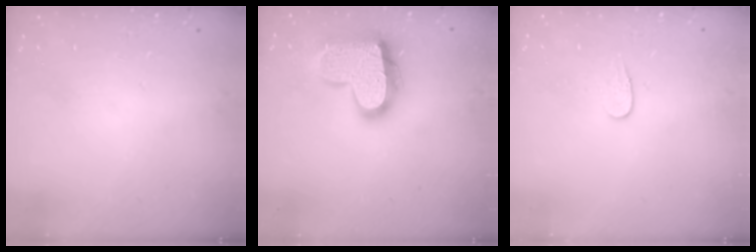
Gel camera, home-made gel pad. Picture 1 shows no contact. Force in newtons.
{"total": 20.3, "press": 20.3, "slide": 1.4}
{"total": 5.8, "press": 5.8, "slide": 0.3}